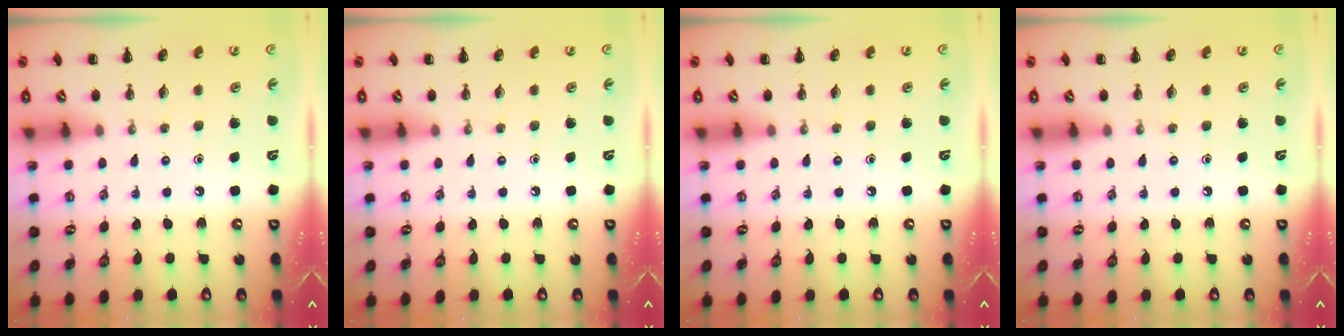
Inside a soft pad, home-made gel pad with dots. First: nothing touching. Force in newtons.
{"total": 0.0}
{"total": 0.0}
{"total": 0.0}